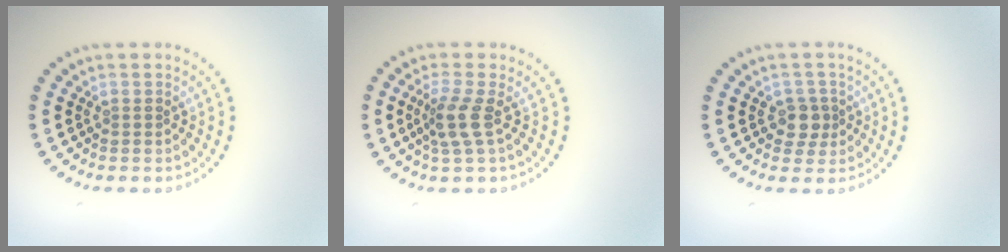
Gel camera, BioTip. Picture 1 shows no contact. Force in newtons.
{"total": 2.6, "press": 2.0, "slide": 1.6}
{"total": 2.1, "press": 1.9, "slide": 1.0}